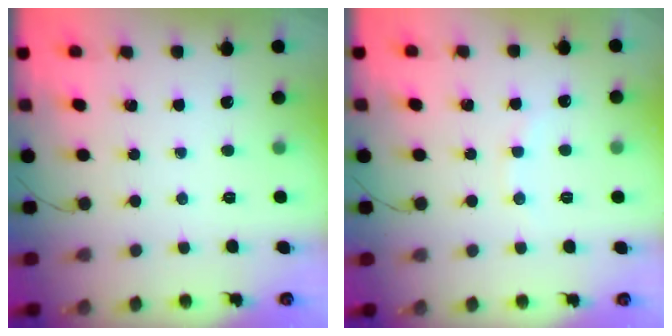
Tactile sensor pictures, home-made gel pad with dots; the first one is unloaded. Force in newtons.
{"total": 4.1, "press": 3.9, "slide": 1.2}